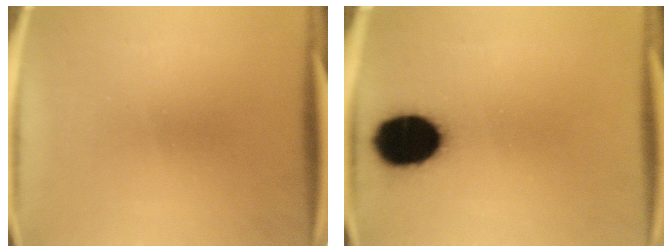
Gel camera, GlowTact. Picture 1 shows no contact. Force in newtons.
{"total": 16.1}